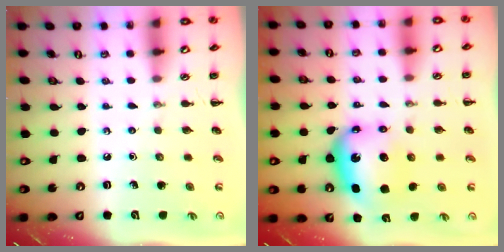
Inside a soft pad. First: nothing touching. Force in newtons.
{"total": 8.1, "press": 7.9, "slide": 1.8}